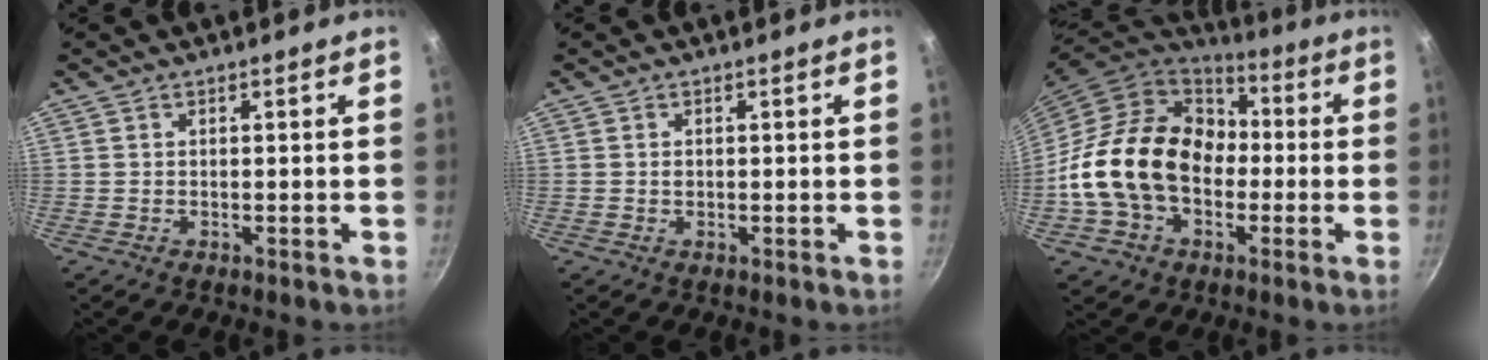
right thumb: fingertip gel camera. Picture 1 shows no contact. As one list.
[{"total": 1.9, "force": [-0.2, 1.4, 1.3], "torque": [-0.020, 0.004, -0.004]}, {"total": 21.2, "force": [-1.9, 15.9, 13.8], "torque": [-0.224, 0.049, -0.035]}]